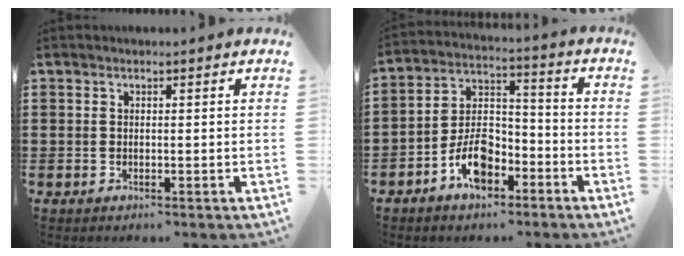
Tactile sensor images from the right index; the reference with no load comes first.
{"total": 8.3, "force": [-4.6, 4.7, 5.0], "torque": [-0.107, 0.017, -0.087]}